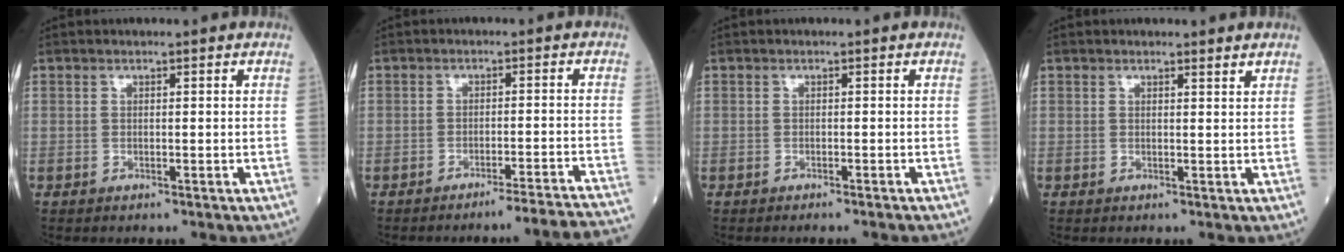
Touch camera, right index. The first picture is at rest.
{"total": 11.7, "force": [-11.0, -2.1, 3.2], "torque": [-0.005, -0.013, -0.136]}
{"total": 2.4, "force": [-2.1, -0.3, 1.1], "torque": [-0.014, 0.000, -0.027]}
{"total": 1.0, "force": [1.0, -0.1, 0.1], "torque": [-0.013, -0.008, 0.009]}